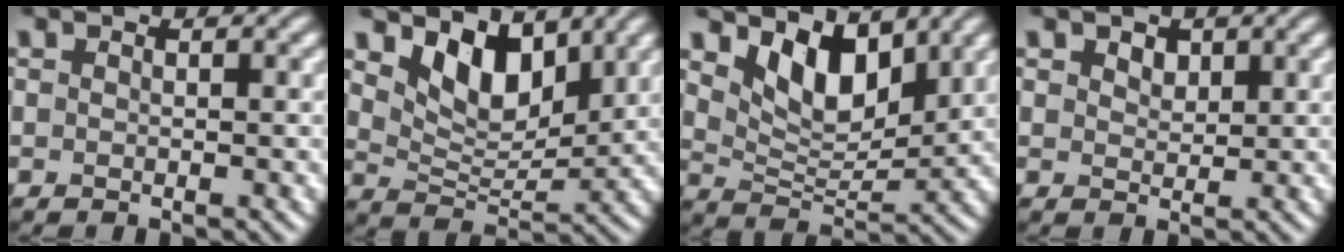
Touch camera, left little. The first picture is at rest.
{"total": 5.6, "force": [3.4, 2.9, 3.3], "torque": [-0.067, -0.015, 0.054]}
{"total": 5.7, "force": [3.4, 2.9, 3.6], "torque": [-0.073, -0.015, 0.055]}
{"total": 1.6, "force": [1.0, 1.0, 0.7], "torque": [-0.013, 0.001, 0.014]}